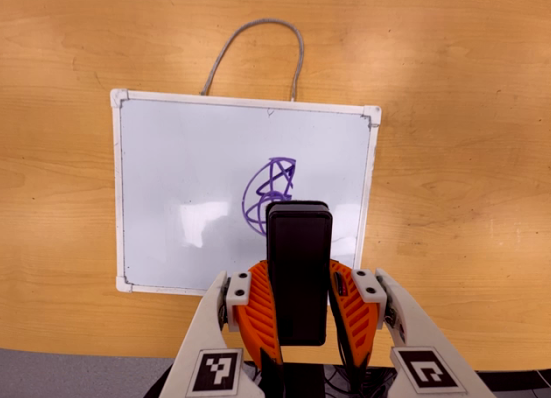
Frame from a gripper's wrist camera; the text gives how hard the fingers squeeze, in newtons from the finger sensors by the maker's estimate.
{"total": 8.6, "left": 6.3, "right": 11.0}